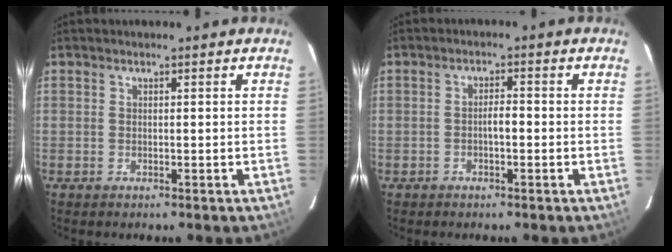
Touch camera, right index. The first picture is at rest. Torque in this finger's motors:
{"motor_torque": [0.52, 0.42, 0.02, 0.02]}